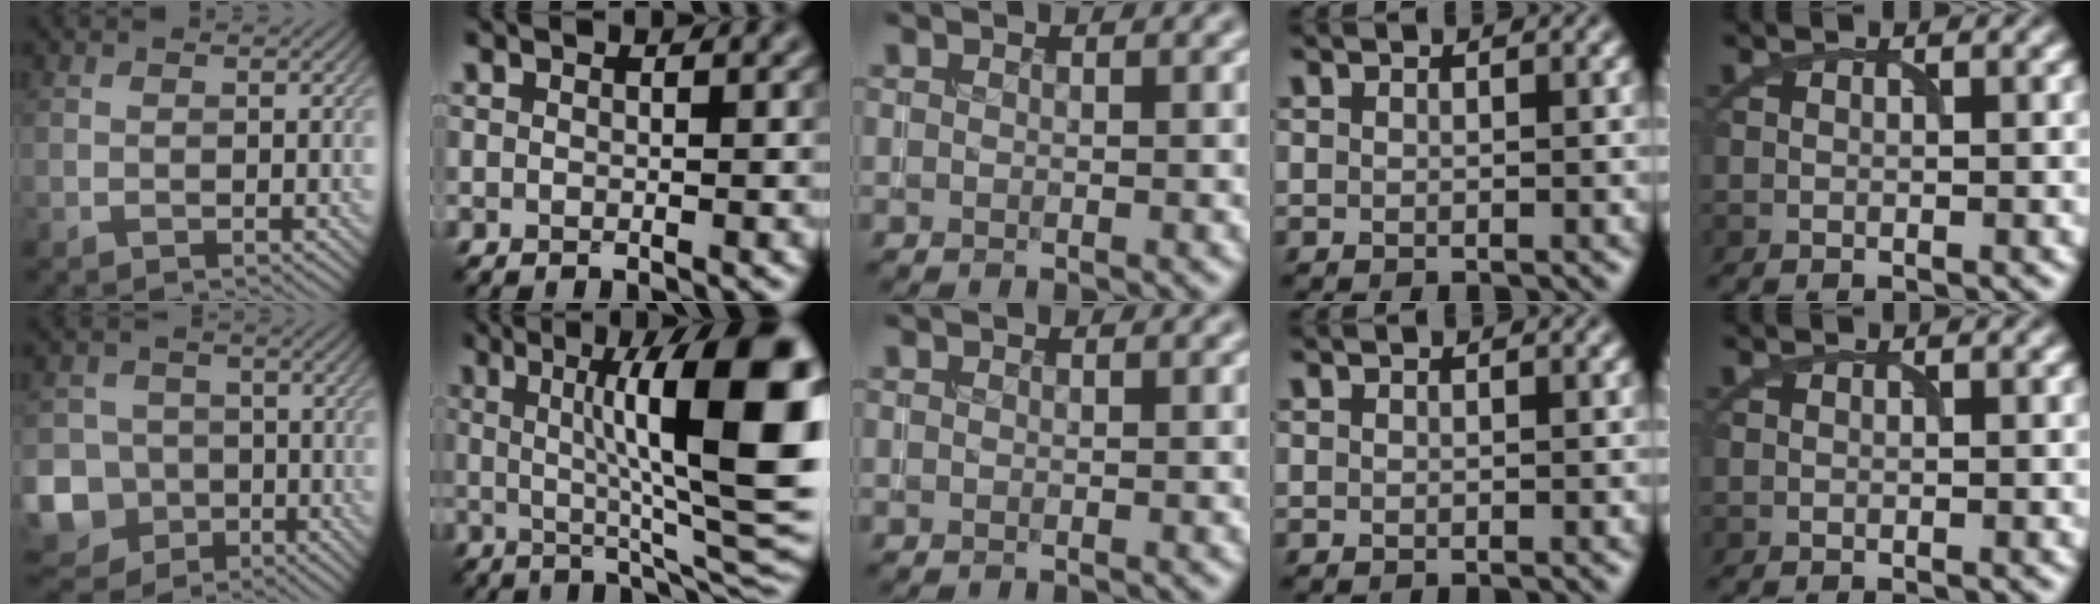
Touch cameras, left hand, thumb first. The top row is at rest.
{"thumb": {"total": 12.2, "force": [-5.1, 10.6, 3.2], "torque": [-0.113, -0.044, -0.108]}, "index": {"total": 14.6, "force": [2.4, 3.5, 14.0], "torque": [-0.166, 0.003, 0.035]}}